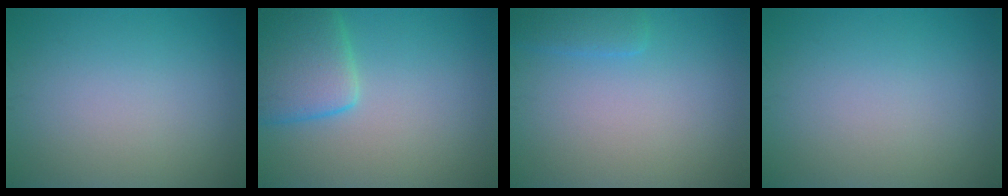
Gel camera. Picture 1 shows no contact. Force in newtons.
{"total": 5.5, "press": 5.5, "slide": 0.2}
{"total": 1.6, "press": 1.6, "slide": 0.1}
{"total": 0.0}